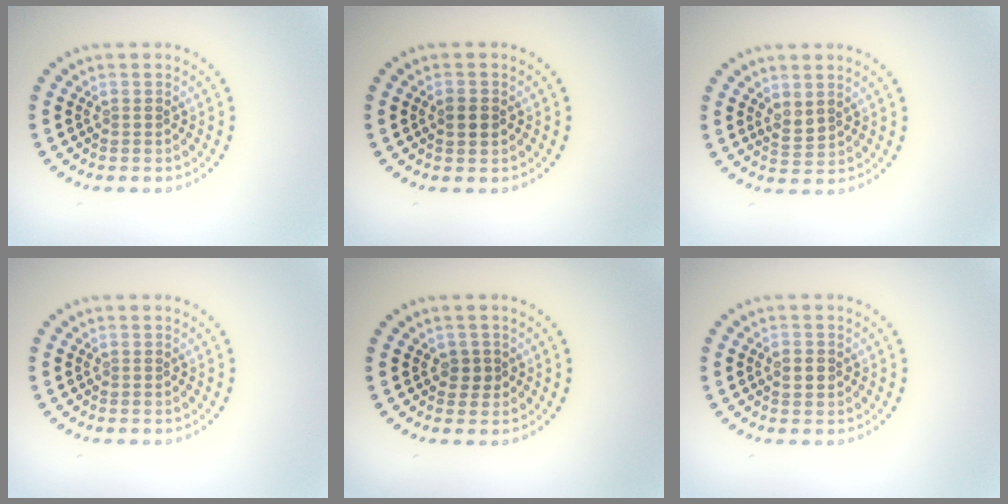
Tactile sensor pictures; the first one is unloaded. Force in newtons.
{"total": 2.0, "press": 2.0, "slide": 0.0}
{"total": 1.4, "press": 1.2, "slide": 0.6}
{"total": 0.0}
{"total": 1.3, "press": 1.1, "slide": 0.7}
{"total": 1.9, "press": 1.9, "slide": 0.1}